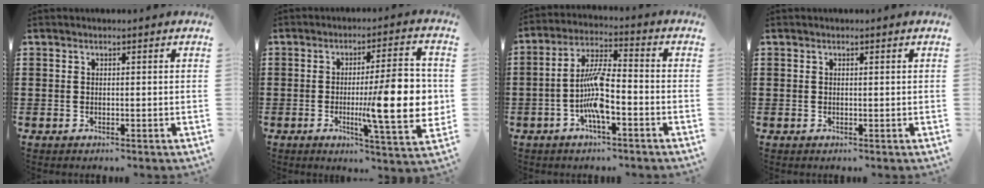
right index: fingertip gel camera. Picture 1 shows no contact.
{"total": 14.8, "force": [-0.7, 3.1, 14.4], "torque": [-0.206, -0.014, -0.014]}
{"total": 8.7, "force": [-2.7, 2.5, 7.9], "torque": [-0.166, -0.002, -0.054]}
{"total": 0.0}